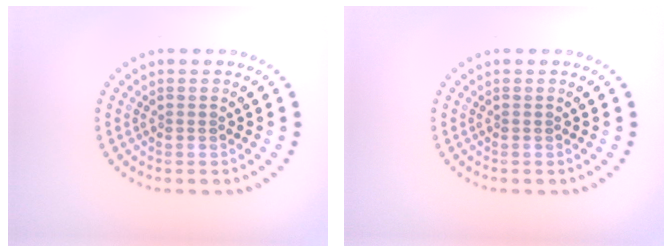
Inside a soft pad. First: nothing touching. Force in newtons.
{"total": 0.0}